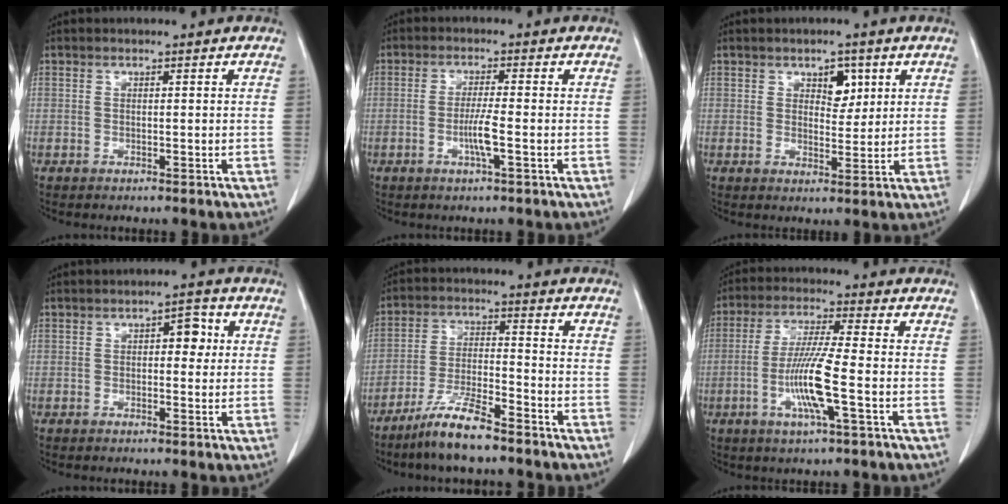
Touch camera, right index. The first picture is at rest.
{"total": 3.9, "force": [-1.2, -0.2, 3.7], "torque": [-0.072, -0.005, -0.022]}
{"total": 3.8, "force": [1.8, 2.2, 2.5], "torque": [-0.032, 0.002, 0.028]}
{"total": 3.6, "force": [0.8, 1.8, 3.0], "torque": [-0.039, 0.015, 0.008]}
{"total": 8.6, "force": [-6.6, 0.8, 5.4], "torque": [-0.111, -0.019, -0.128]}
{"total": 9.5, "force": [-2.6, -0.2, 9.2], "torque": [-0.181, -0.011, -0.055]}